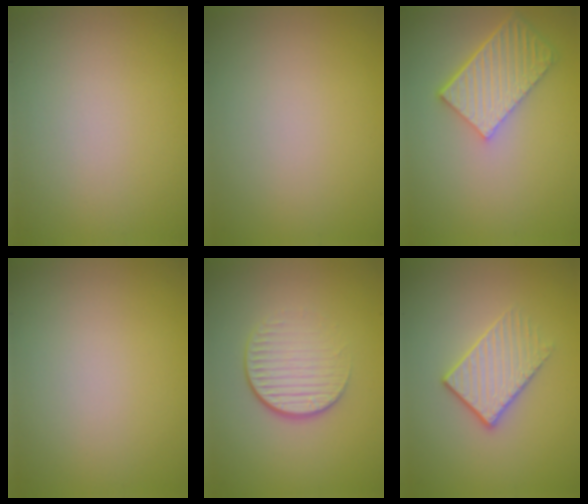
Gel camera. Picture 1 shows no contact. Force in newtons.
{"total": 0.0}
{"total": 5.7, "press": 4.3, "slide": 3.7}
{"total": 0.0}
{"total": 4.3, "press": 2.6, "slide": 3.4}
{"total": 2.6, "press": 2.3, "slide": 1.2}